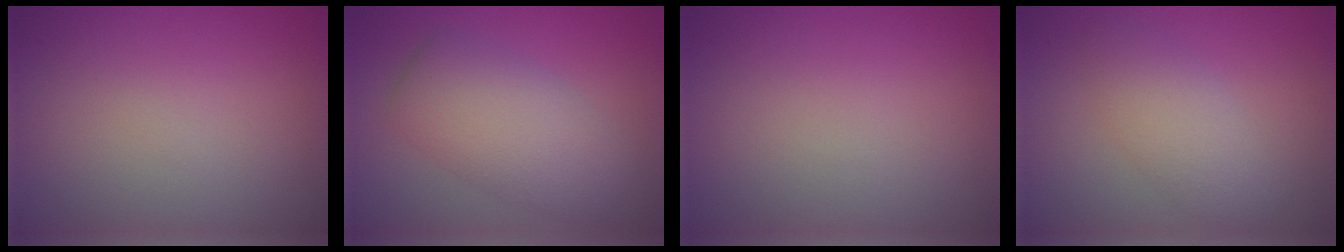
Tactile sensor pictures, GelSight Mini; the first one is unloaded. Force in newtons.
{"total": 6.0, "press": 6.0, "slide": 0.3}
{"total": 0.0}
{"total": 3.3, "press": 3.3, "slide": 0.2}